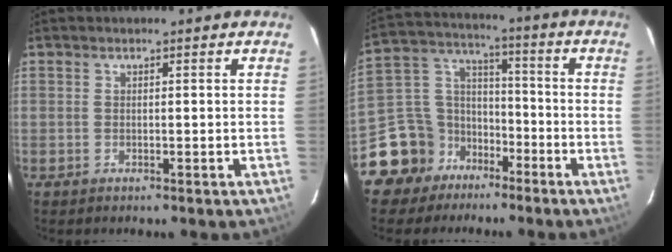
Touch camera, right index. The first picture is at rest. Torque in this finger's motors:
{"motor_torque": [0.74, -0.76, -0.11, -0.17]}